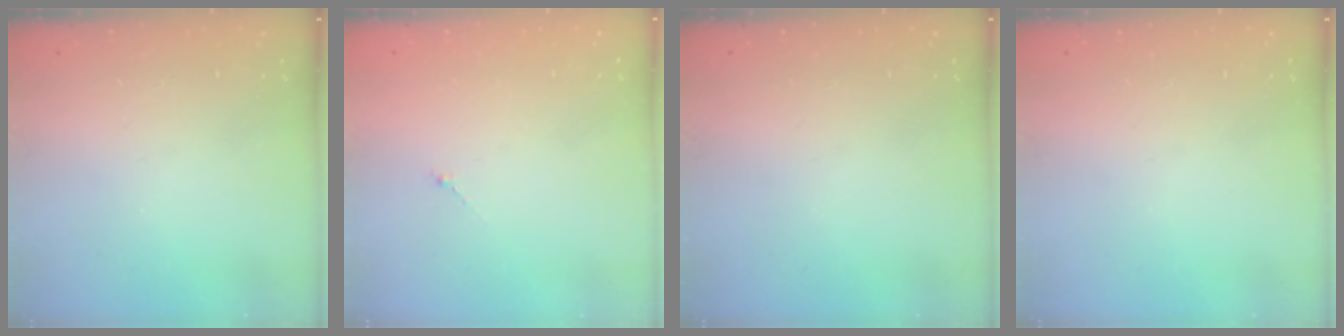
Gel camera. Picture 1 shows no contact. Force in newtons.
{"total": 0.0}
{"total": 0.0}
{"total": 0.0}